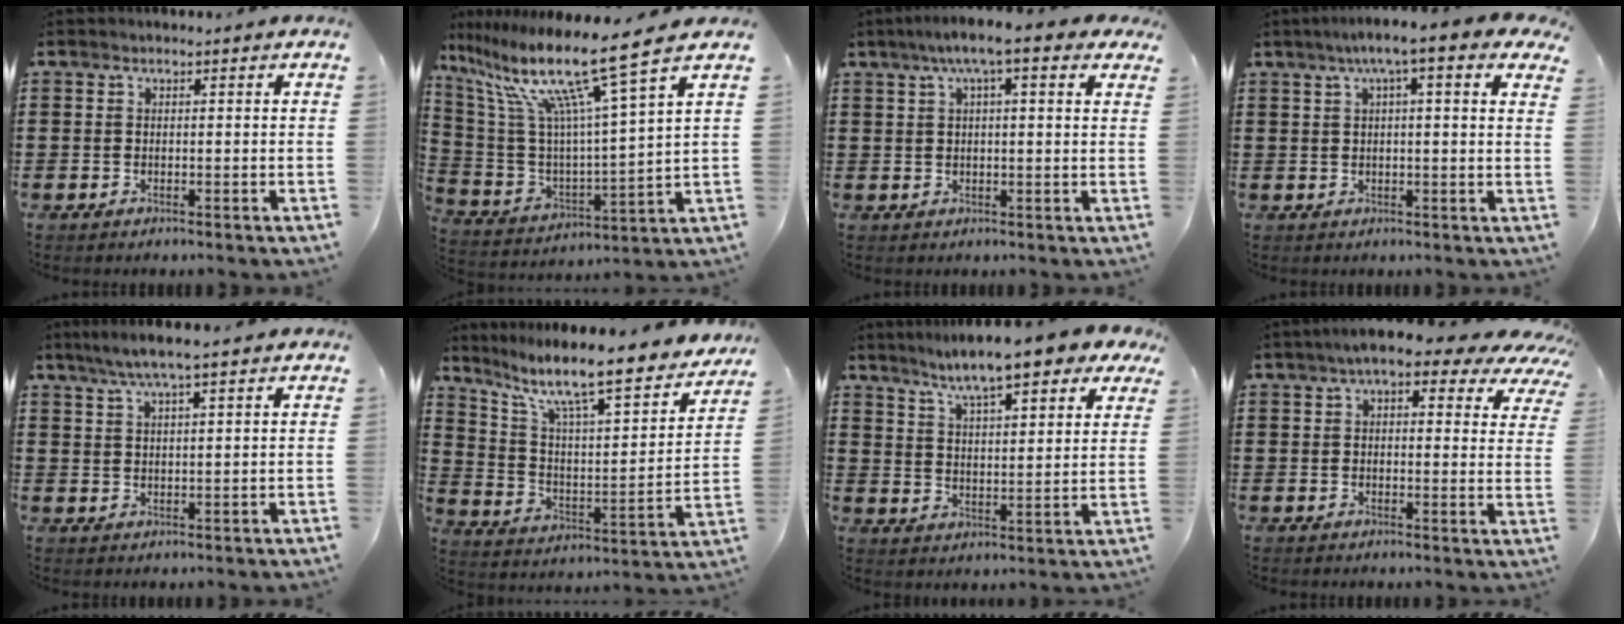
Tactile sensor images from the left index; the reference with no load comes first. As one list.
[{"total": 14.4, "force": [10.7, 0.0, 9.7], "torque": [-0.224, -0.070, 0.174]}, {"total": 6.5, "force": [3.9, 0.9, 5.1], "torque": [-0.100, 0.004, 0.065]}, {"total": 5.8, "force": [3.3, 0.2, 4.8], "torque": [-0.093, 0.001, 0.054]}, {"total": 4.7, "force": [3.5, 0.0, 3.1], "torque": [-0.068, -0.003, 0.063]}, {"total": 10.0, "force": [7.7, 1.3, 6.3], "torque": [-0.144, -0.058, 0.122]}, {"total": 9.2, "force": [7.8, 0.6, 5.0], "torque": [-0.115, -0.026, 0.131]}, {"total": 7.2, "force": [5.2, 1.9, 4.6], "torque": [-0.080, -0.014, 0.086]}]